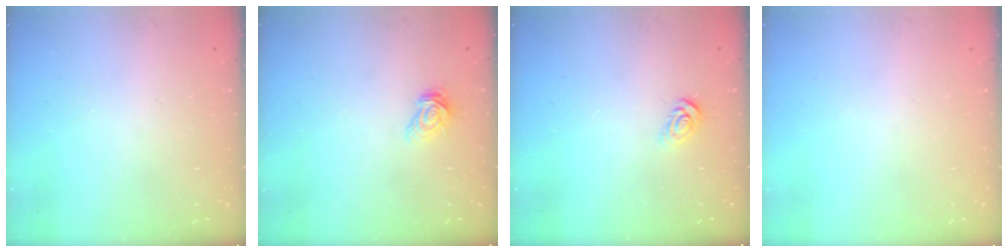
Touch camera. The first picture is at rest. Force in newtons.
{"total": 6.8, "press": 6.8, "slide": 0.8}
{"total": 3.7, "press": 3.7, "slide": 0.4}
{"total": 0.0}